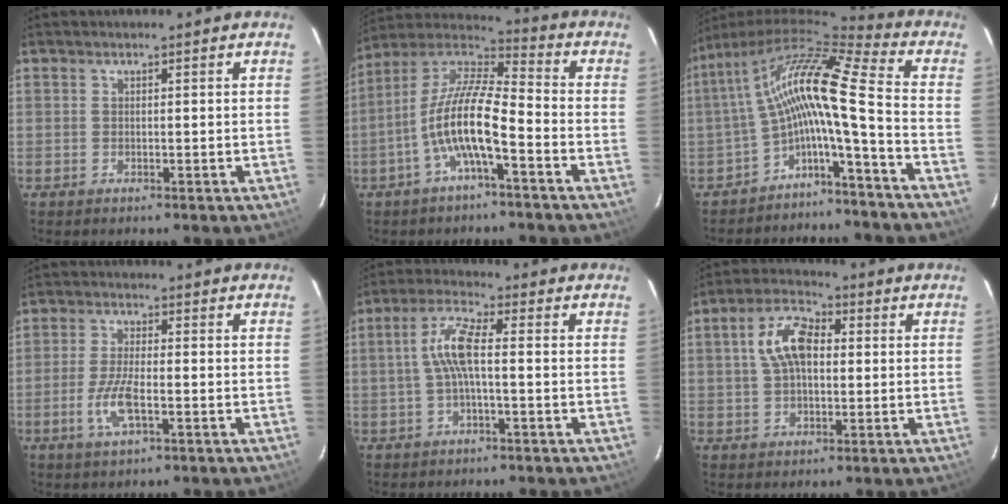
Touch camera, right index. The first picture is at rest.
{"total": 12.4, "force": [-4.7, 2.6, 11.1], "torque": [-0.222, 0.005, -0.095]}
{"total": 12.2, "force": [-2.6, 0.0, 11.9], "torque": [-0.213, 0.010, -0.059]}
{"total": 6.6, "force": [-2.3, 1.8, 5.9], "torque": [-0.128, -0.005, -0.047]}
{"total": 6.5, "force": [-0.5, 1.1, 6.4], "torque": [-0.140, 0.013, -0.010]}
{"total": 9.0, "force": [1.3, 5.2, 7.3], "torque": [-0.143, 0.024, 0.024]}